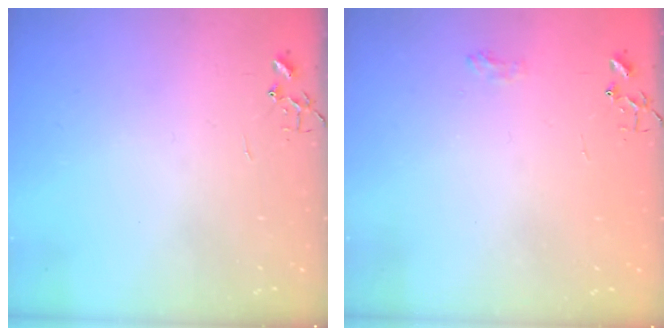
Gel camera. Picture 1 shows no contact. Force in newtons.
{"total": 6.3, "press": 6.3, "slide": 0.8}